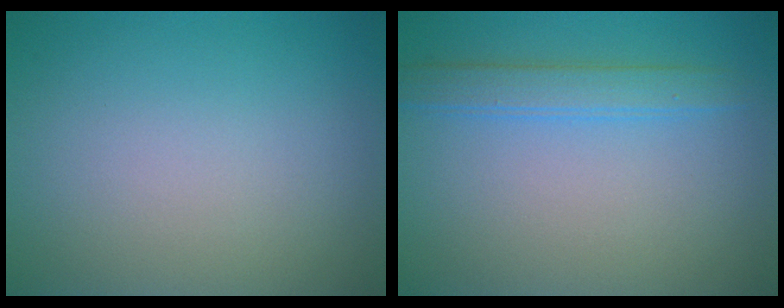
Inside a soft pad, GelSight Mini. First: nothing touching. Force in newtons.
{"total": 3.4, "press": 3.4, "slide": 0.2}